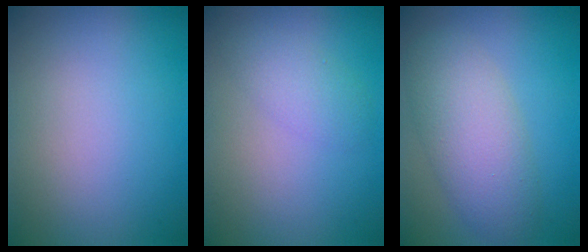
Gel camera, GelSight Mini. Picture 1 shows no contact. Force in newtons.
{"total": 2.1, "press": 2.1, "slide": 0.1}
{"total": 5.5, "press": 5.5, "slide": 0.2}